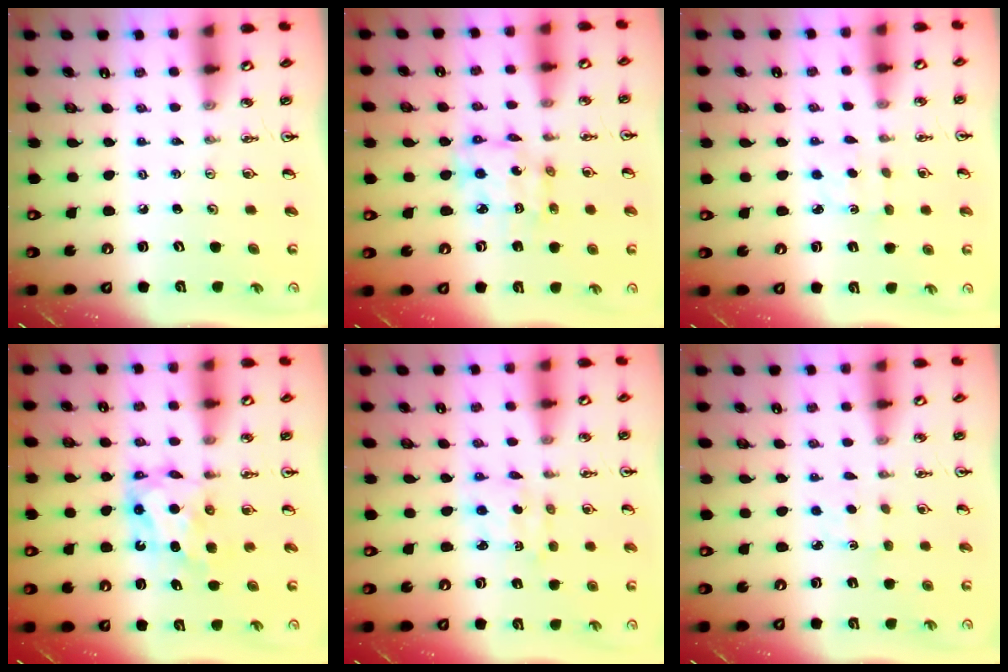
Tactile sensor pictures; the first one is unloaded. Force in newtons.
{"total": 10.0, "press": 10.0, "slide": 0.7}
{"total": 1.7, "press": 1.7, "slide": 0.5}
{"total": 6.7, "press": 6.7, "slide": 0.4}
{"total": 2.5, "press": 2.5, "slide": 0.3}
{"total": 2.4, "press": 2.3, "slide": 0.3}